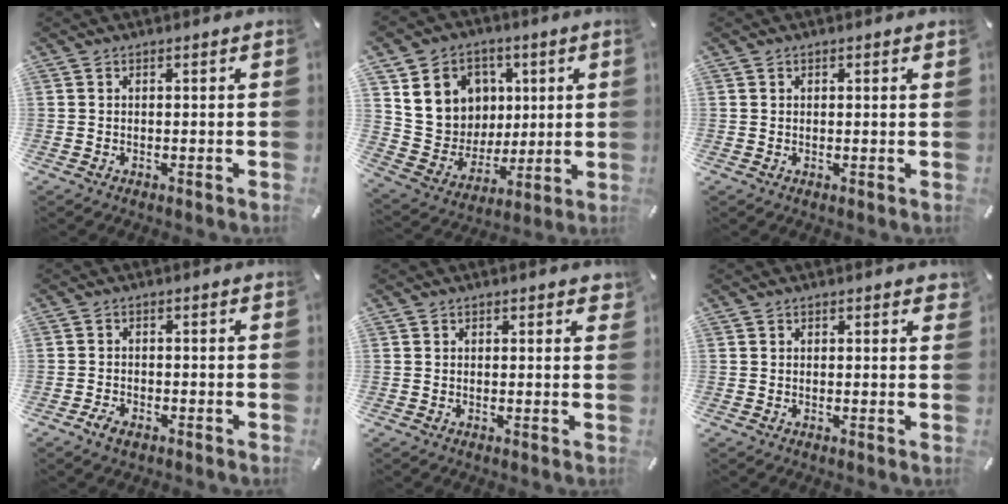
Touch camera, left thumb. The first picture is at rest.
{"total": 13.7, "force": [4.4, 12.6, 3.2], "torque": [-0.056, -0.022, 0.097]}
{"total": 0.6, "force": [0.4, 0.2, 0.3], "torque": [0.002, -0.002, 0.005]}
{"total": 2.6, "force": [-1.6, 1.5, 1.3], "torque": [-0.031, 0.004, -0.032]}
{"total": 1.1, "force": [0.7, 0.7, 0.5], "torque": [0.006, -0.003, 0.008]}
{"total": 1.1, "force": [0.7, 0.7, 0.5], "torque": [0.007, -0.003, 0.008]}